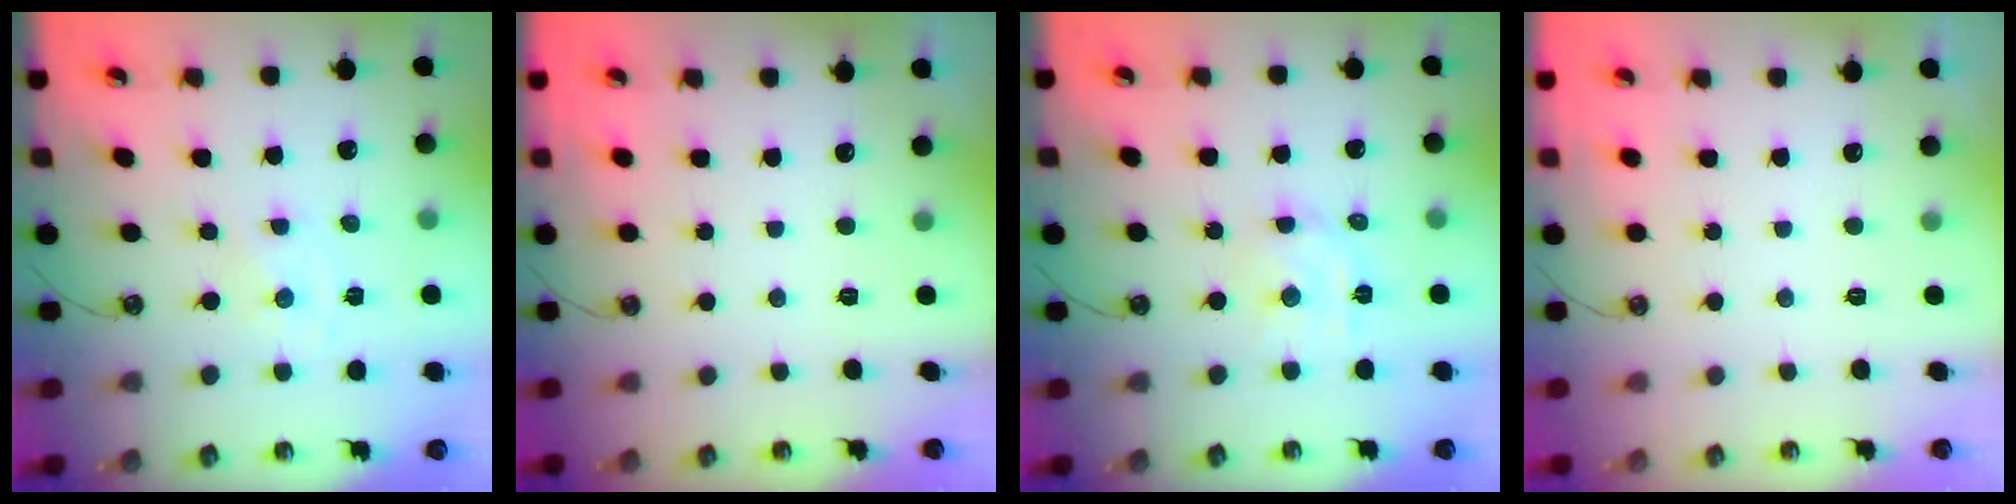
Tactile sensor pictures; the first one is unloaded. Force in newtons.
{"total": 0.0}
{"total": 6.6, "press": 6.5, "slide": 1.0}
{"total": 0.0}